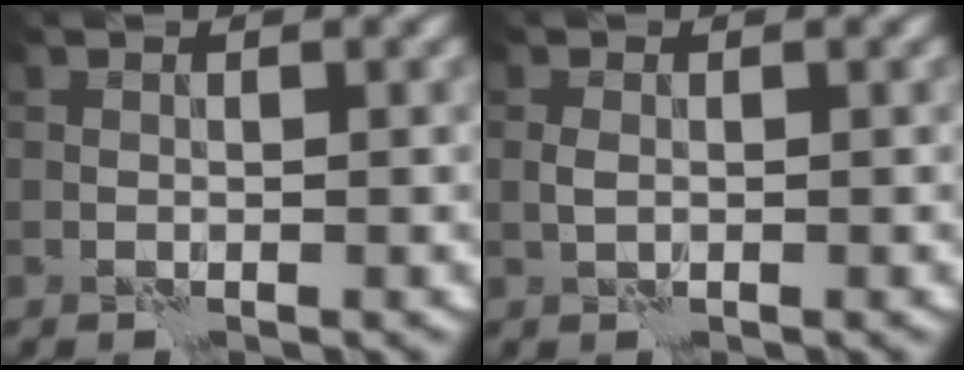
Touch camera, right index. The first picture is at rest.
{"total": 0.8, "force": [0.2, 0.5, 0.6], "torque": [-0.016, 0.002, 0.002]}